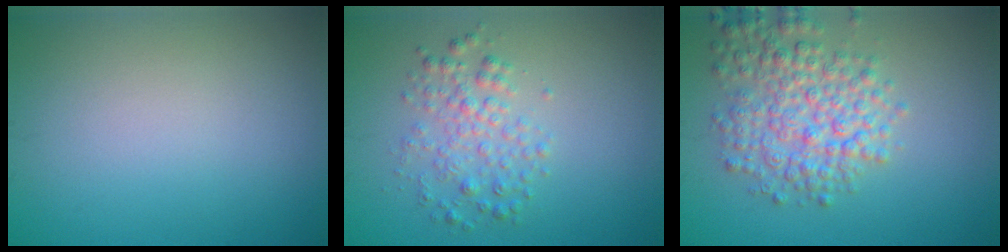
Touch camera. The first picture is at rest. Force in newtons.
{"total": 2.8, "press": 2.8, "slide": 0.0}
{"total": 5.4, "press": 5.4, "slide": 0.2}